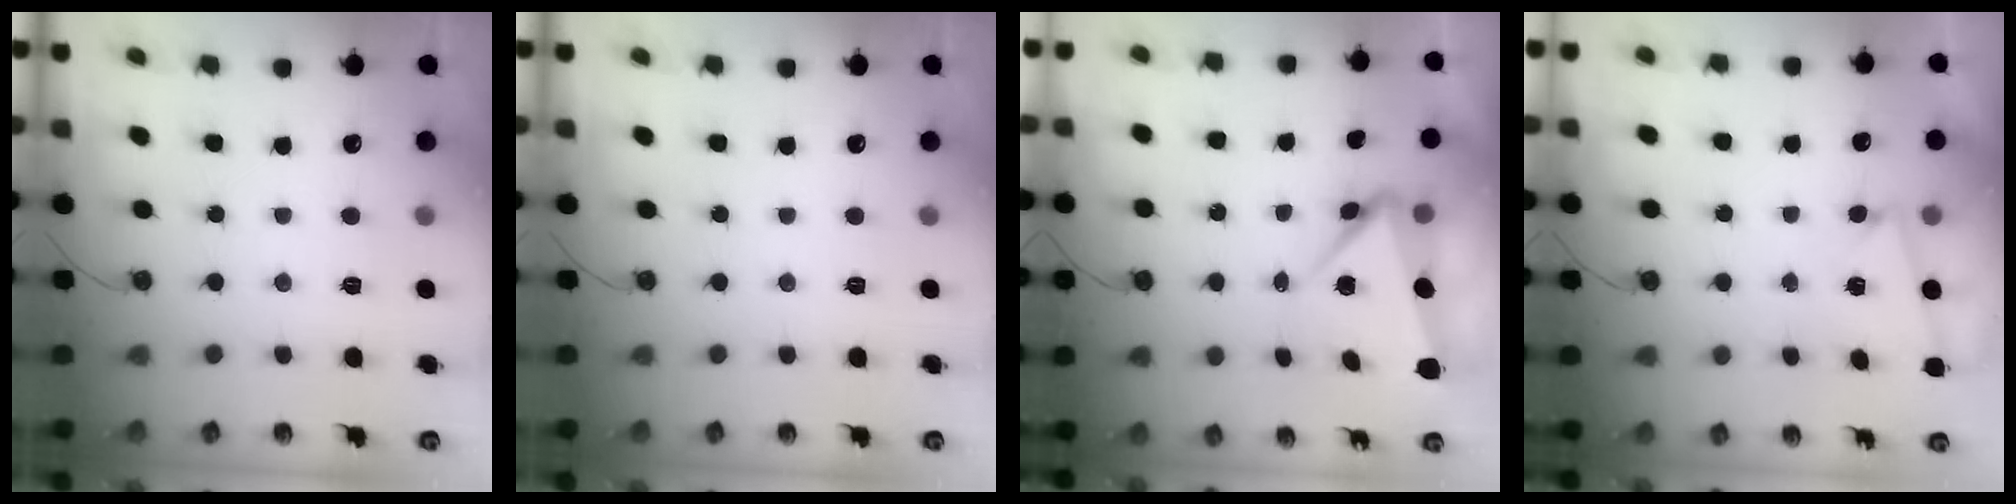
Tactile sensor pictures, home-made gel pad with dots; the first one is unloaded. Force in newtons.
{"total": 0.0}
{"total": 6.6, "press": 6.2, "slide": 2.1}
{"total": 2.6, "press": 1.9, "slide": 1.8}